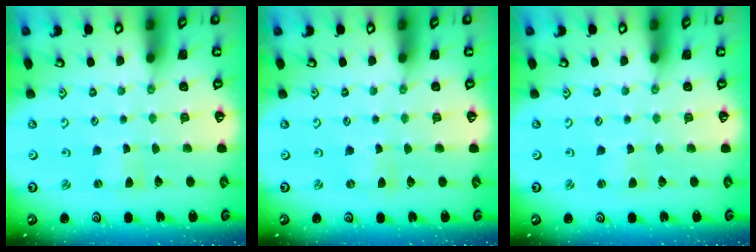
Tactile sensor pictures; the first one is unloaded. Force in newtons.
{"total": 0.0}
{"total": 1.4, "press": 1.4, "slide": 0.4}